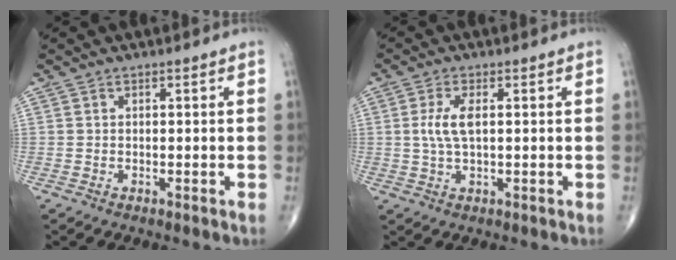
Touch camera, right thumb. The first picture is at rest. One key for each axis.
{"total": 4.7, "fx": 0.6, "fy": 1.8, "fz": 4.3, "tx": -0.101, "ty": 0.001, "tz": 0.013}